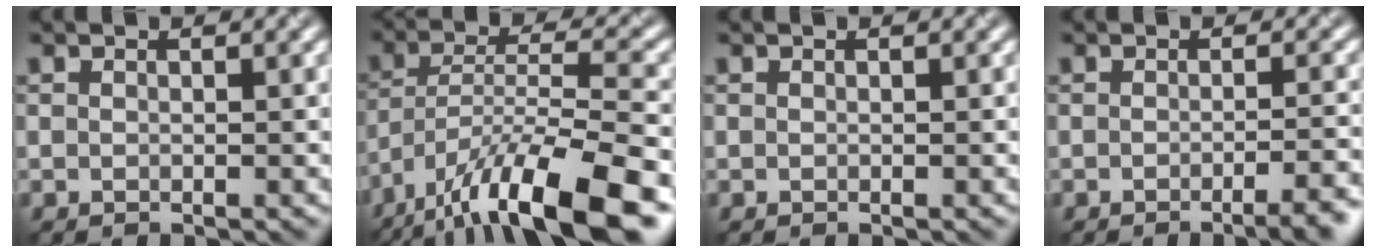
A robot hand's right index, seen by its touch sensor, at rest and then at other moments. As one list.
[{"total": 13.2, "force": [-9.2, 2.9, 9.0], "torque": [-0.161, 0.007, -0.159]}, {"total": 0.0}, {"total": 3.5, "force": [-2.4, 0.5, 2.5], "torque": [-0.030, 0.003, -0.030]}]